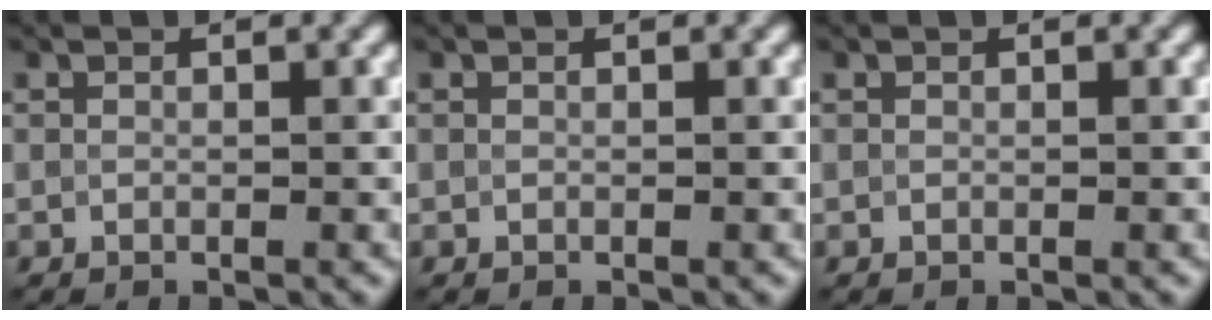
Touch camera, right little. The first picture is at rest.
{"total": 0.0}
{"total": 0.0}